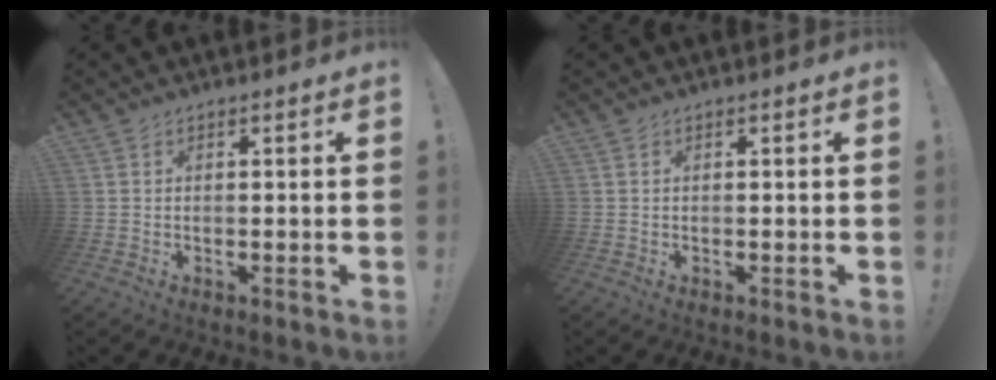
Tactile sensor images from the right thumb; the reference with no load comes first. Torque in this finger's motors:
{"motor_torque": [0.00, 0.00, -0.14, 0.09, 0.00]}